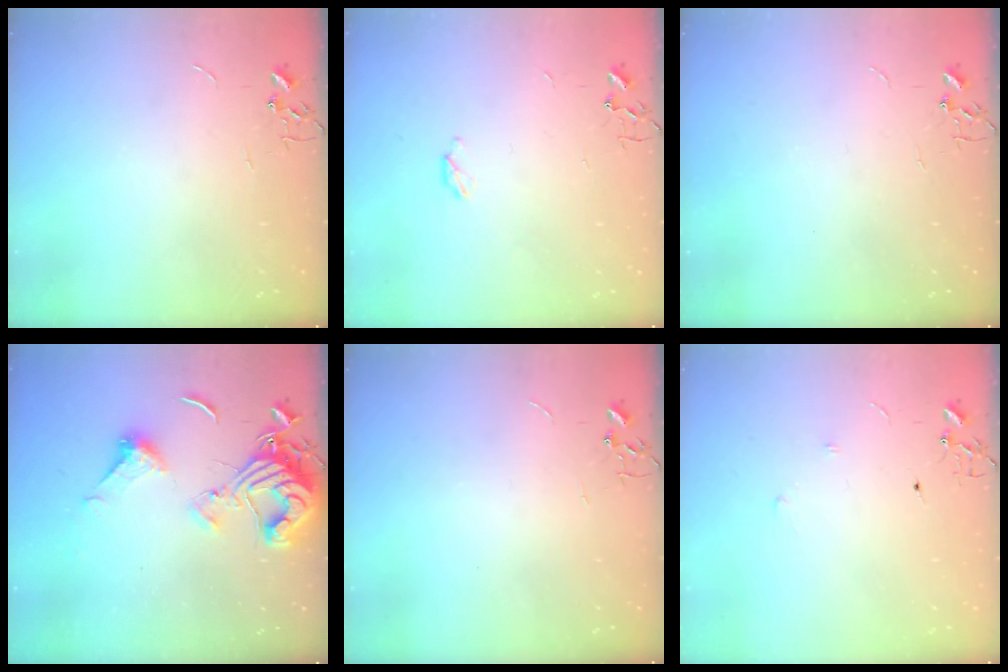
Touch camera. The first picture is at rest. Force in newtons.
{"total": 2.8, "press": 2.7, "slide": 0.5}
{"total": 0.0}
{"total": 15.3, "press": 15.3, "slide": 1.6}
{"total": 0.0}
{"total": 5.7, "press": 5.7, "slide": 0.5}